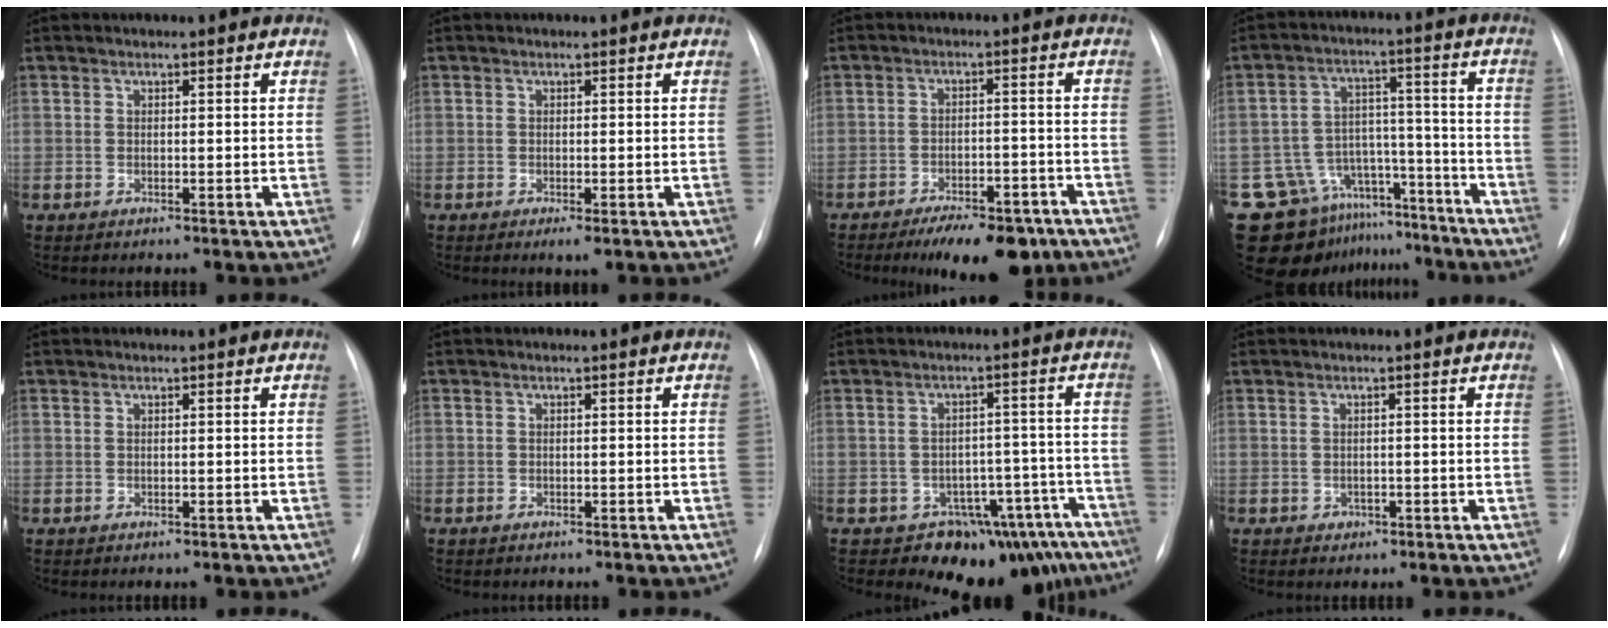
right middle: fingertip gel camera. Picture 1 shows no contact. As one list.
[{"total": 1.3, "force": [-0.6, 0.2, 1.1], "torque": [-0.014, -0.004, -0.007]}, {"total": 10.7, "force": [-8.0, 4.1, 5.9], "torque": [-0.073, 0.003, -0.116]}, {"total": 15.0, "force": [-12.1, 8.4, 2.6], "torque": [-0.042, 0.062, -0.174]}, {"total": 0.0}, {"total": 0.6, "force": [-0.4, 0.4, 0.0], "torque": [-0.001, 0.003, -0.007]}, {"total": 12.6, "force": [-10.2, 7.2, 2.0], "torque": [0.015, 0.061, -0.121]}, {"total": 1.2, "force": [-0.6, 1.1, 0.3], "torque": [-0.005, 0.002, -0.004]}]